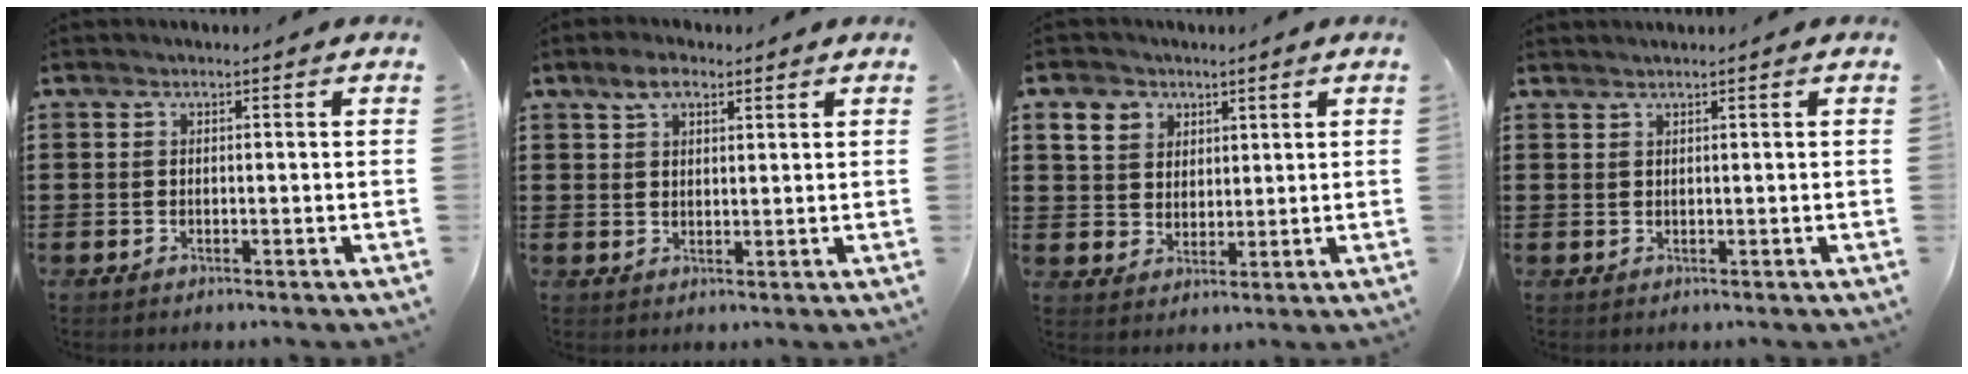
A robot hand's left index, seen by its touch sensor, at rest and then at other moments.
{"total": 4.1, "force": [2.7, 1.9, 2.5], "torque": [-0.046, 0.005, 0.047]}
{"total": 6.0, "force": [2.9, 5.0, 1.6], "torque": [-0.042, 0.012, 0.051]}
{"total": 0.7, "force": [0.6, 0.0, 0.2], "torque": [-0.006, -0.002, 0.013]}